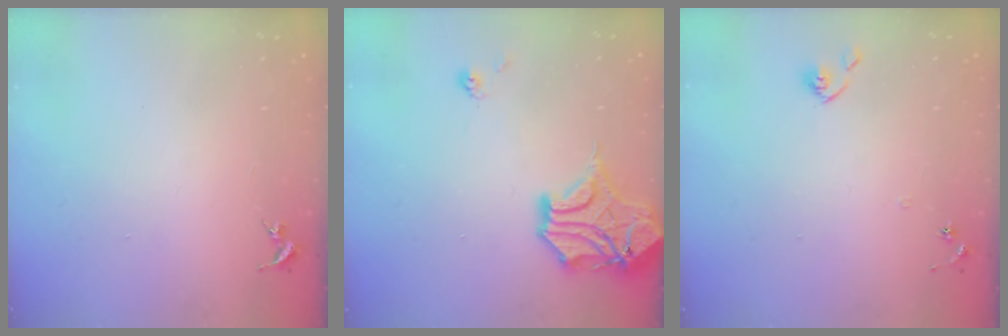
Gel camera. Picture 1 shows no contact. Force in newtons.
{"total": 15.2, "press": 15.1, "slide": 2.2}
{"total": 6.1, "press": 6.1, "slide": 0.5}